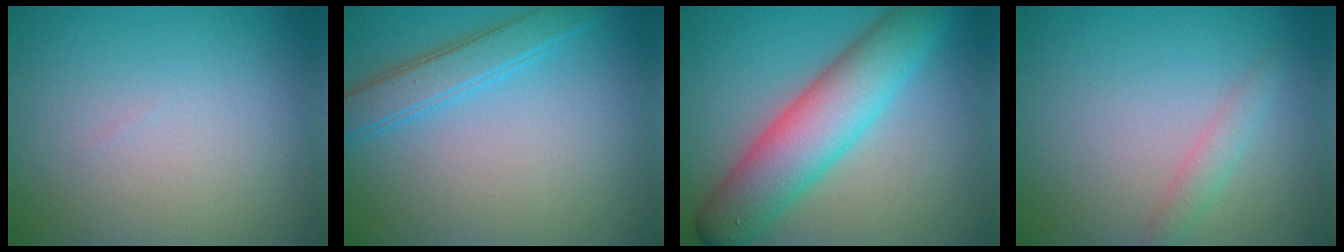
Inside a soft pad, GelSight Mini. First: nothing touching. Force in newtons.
{"total": 3.0, "press": 3.0, "slide": 0.0}
{"total": 7.5, "press": 7.5, "slide": 0.3}
{"total": 1.5, "press": 1.5, "slide": 0.0}